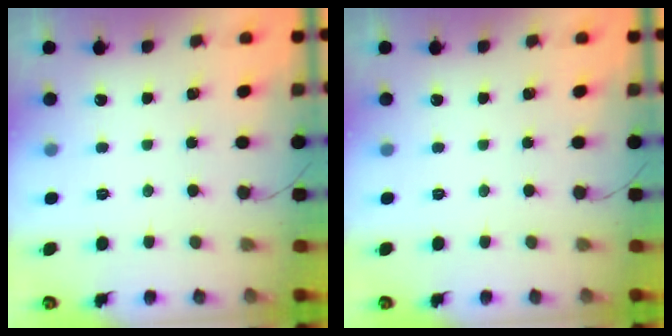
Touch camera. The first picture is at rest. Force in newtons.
{"total": 0.0}